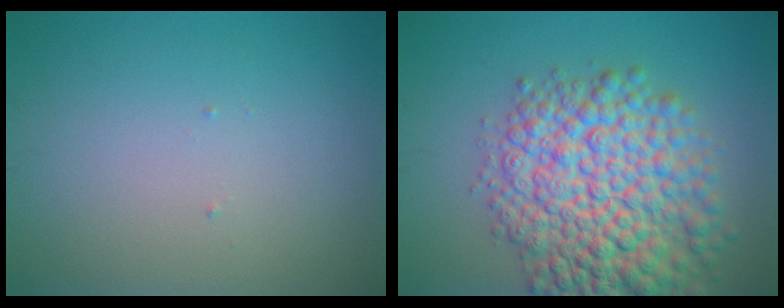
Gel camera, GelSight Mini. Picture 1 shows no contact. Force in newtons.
{"total": 10.6, "press": 10.6, "slide": 0.3}